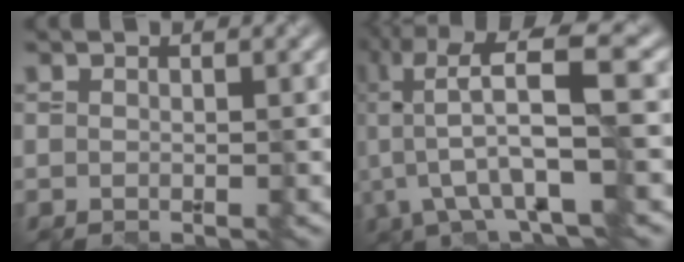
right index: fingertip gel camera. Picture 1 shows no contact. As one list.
[{"total": 9.2, "force": [-1.0, 2.4, 8.8], "torque": [-0.174, 0.005, -0.011]}]